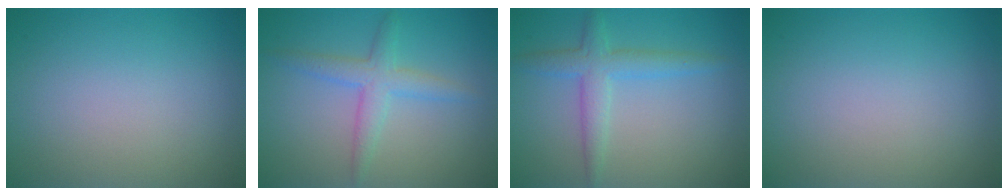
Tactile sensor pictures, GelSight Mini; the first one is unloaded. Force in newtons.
{"total": 2.9, "press": 2.9, "slide": 0.2}
{"total": 3.1, "press": 3.0, "slide": 0.1}
{"total": 0.0}